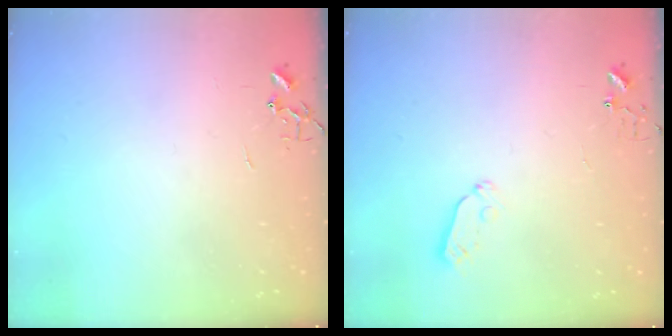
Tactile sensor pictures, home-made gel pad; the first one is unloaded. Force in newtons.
{"total": 3.9, "press": 3.8, "slide": 0.6}